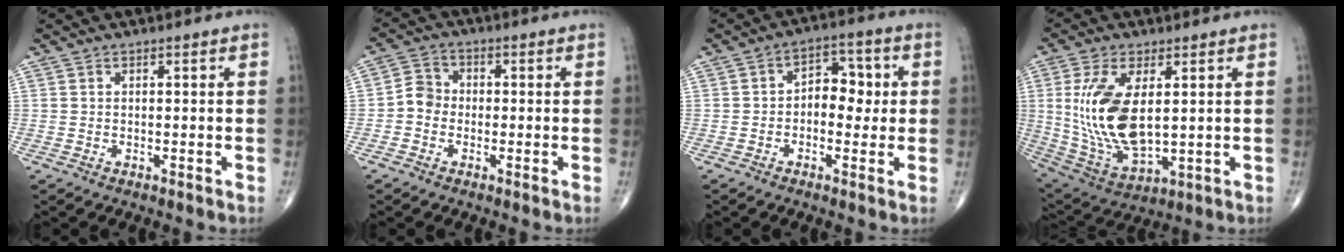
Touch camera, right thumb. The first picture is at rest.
{"total": 4.2, "force": [-1.1, 3.7, 1.7], "torque": [-0.012, 0.014, -0.032]}
{"total": 7.2, "force": [0.0, 4.9, 5.3], "torque": [-0.032, 0.022, -0.008]}
{"total": 16.4, "force": [2.2, 8.0, 14.1], "torque": [-0.286, -0.020, 0.059]}